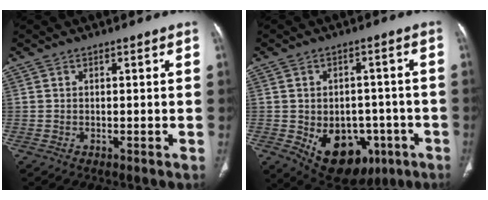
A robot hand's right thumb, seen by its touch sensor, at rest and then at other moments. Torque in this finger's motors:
{"motor_torque": [-0.20, 0.65, -0.10, 0.13, 0.10]}